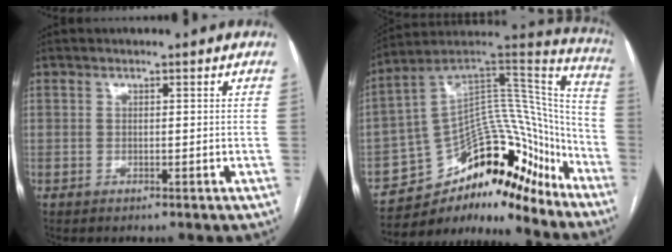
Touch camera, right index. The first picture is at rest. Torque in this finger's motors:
{"motor_torque": [-0.35, -0.59, 0.09, -0.02]}